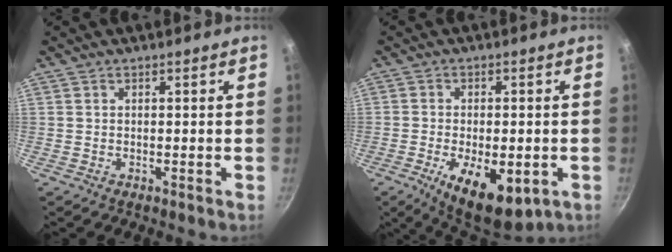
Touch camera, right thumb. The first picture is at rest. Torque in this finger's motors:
{"motor_torque": [-0.17, 0.55, 0.02, -0.02, 0.20]}